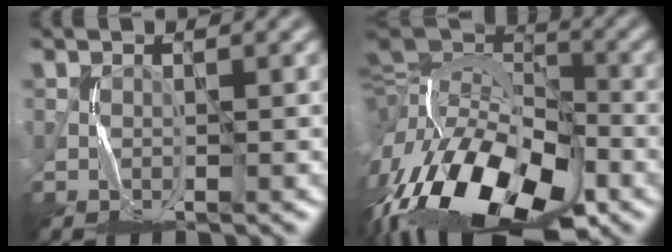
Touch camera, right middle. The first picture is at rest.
{"total": 18.7, "force": [-8.5, 10.8, 12.7], "torque": [-0.245, 0.000, -0.136]}